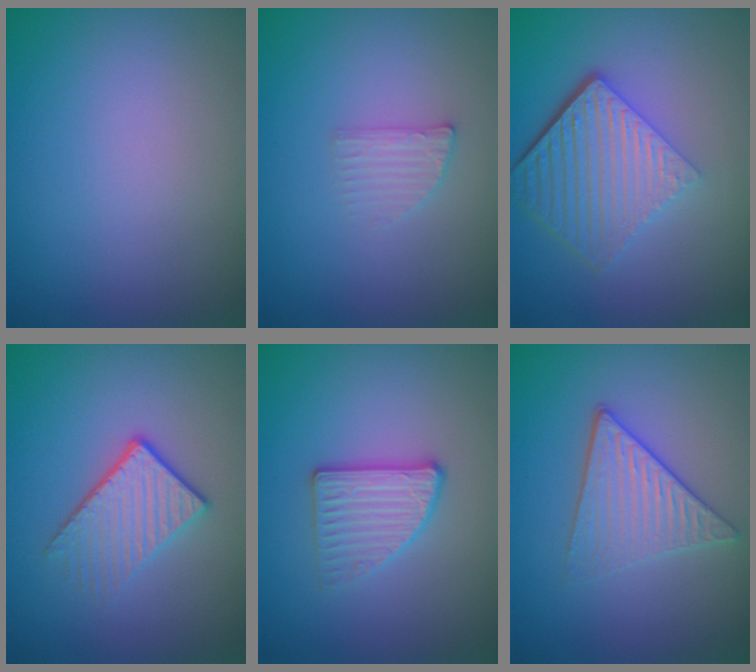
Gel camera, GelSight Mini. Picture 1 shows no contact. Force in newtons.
{"total": 1.6, "press": 1.5, "slide": 0.3}
{"total": 6.7, "press": 4.4, "slide": 5.1}
{"total": 3.5, "press": 2.6, "slide": 2.3}
{"total": 2.7, "press": 2.6, "slide": 0.8}
{"total": 3.9, "press": 3.4, "slide": 2.0}